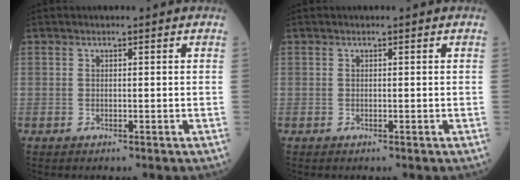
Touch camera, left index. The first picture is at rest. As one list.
[{"total": 0.0}]